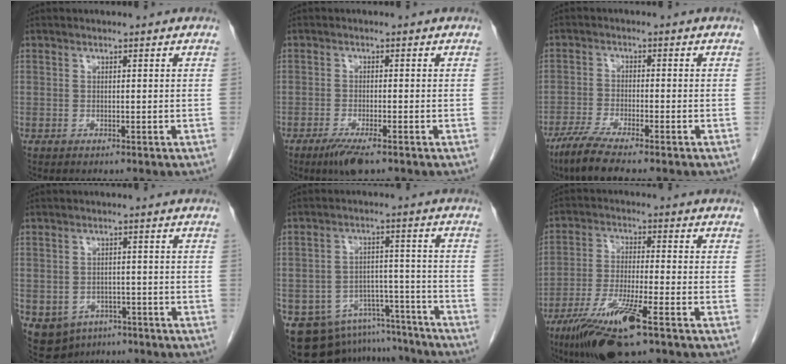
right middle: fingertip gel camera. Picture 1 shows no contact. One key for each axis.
{"total": 4.2, "fx": -2.7, "fy": 0.5, "fz": 3.1, "tx": -0.062, "ty": -0.011, "tz": -0.047}
{"total": 6.6, "fx": -5.0, "fy": 0.3, "fz": 4.3, "tx": -0.083, "ty": -0.015, "tz": -0.087}
{"total": 8.8, "fx": -4.8, "fy": 6.9, "fz": 2.7, "tx": -0.063, "ty": 0.002, "tz": -0.058}
{"total": 13.5, "fx": -11.8, "fy": 6.1, "fz": 2.3, "tx": -0.036, "ty": 0.049, "tz": -0.156}
{"total": 11.9, "fx": -7.0, "fy": 1.1, "fz": 9.6, "tx": -0.188, "ty": -0.028, "tz": -0.124}